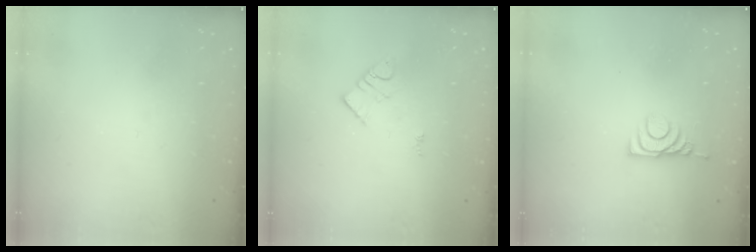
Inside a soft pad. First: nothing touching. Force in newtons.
{"total": 3.9, "press": 3.8, "slide": 0.4}
{"total": 6.0, "press": 5.9, "slide": 0.8}